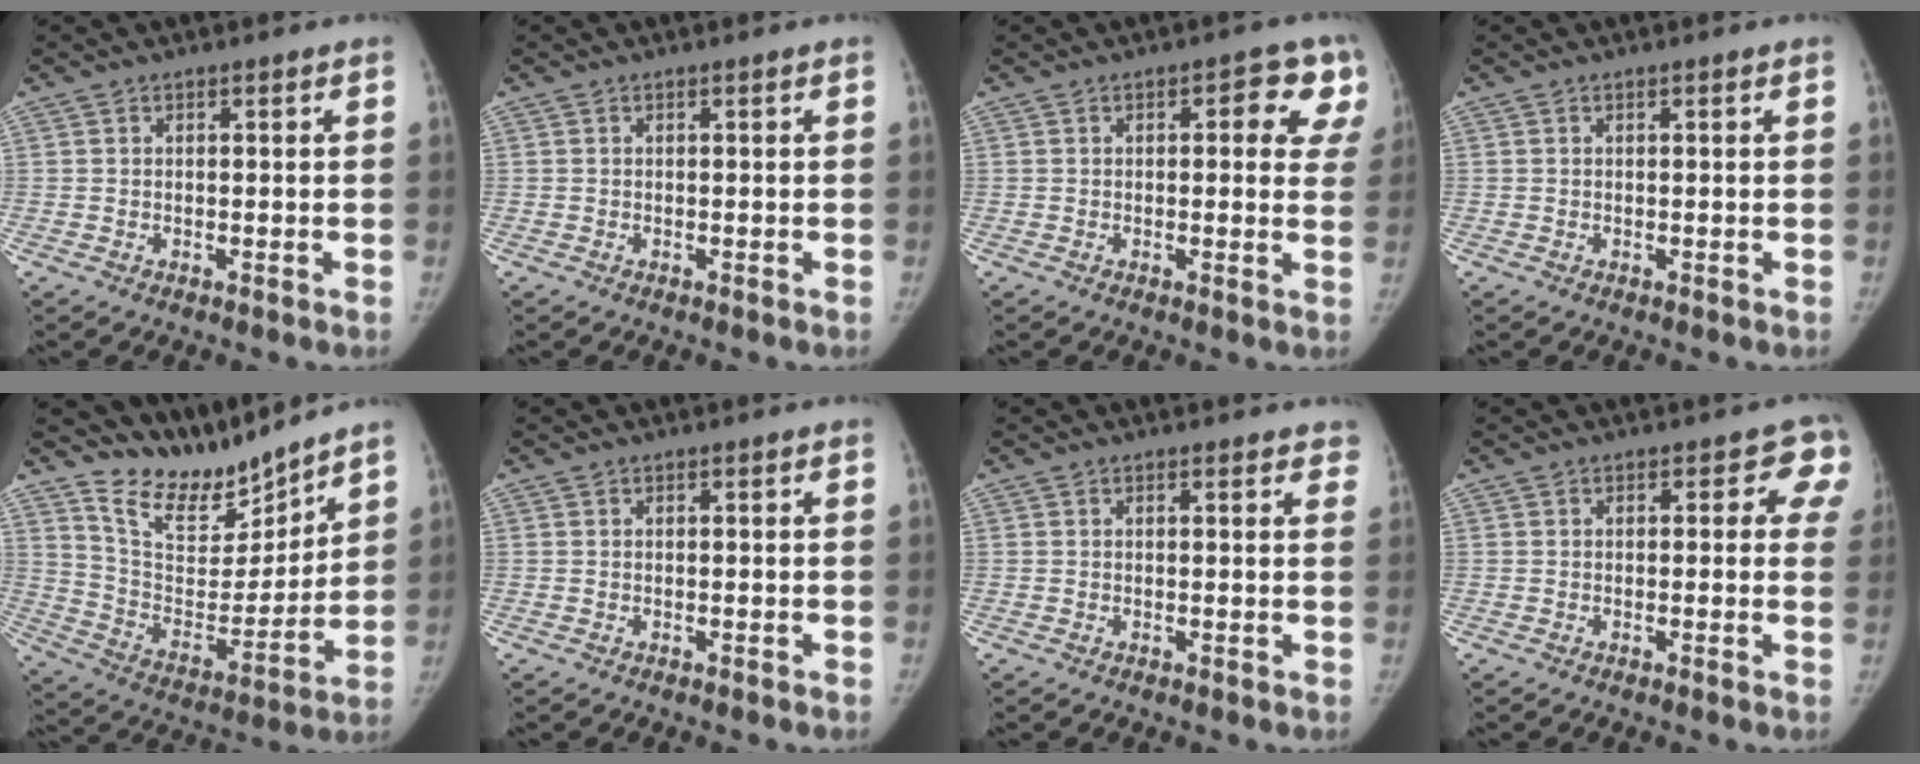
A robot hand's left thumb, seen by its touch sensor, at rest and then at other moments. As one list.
[{"total": 0.0}, {"total": 9.2, "force": [3.5, 4.1, 7.4], "torque": [-0.039, -0.004, 0.028]}, {"total": 0.0}, {"total": 14.6, "force": [13.5, 4.3, 3.2], "torque": [-0.015, -0.107, 0.257]}, {"total": 0.0}, {"total": 2.8, "force": [2.3, 1.0, 1.1], "torque": [0.012, -0.005, 0.013]}, {"total": 4.7, "force": [2.0, 2.9, 3.1], "torque": [0.008, -0.003, 0.005]}]